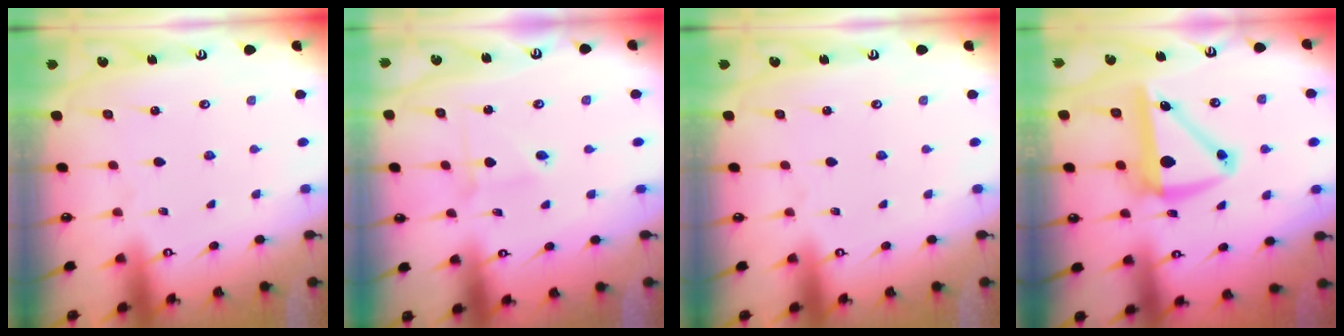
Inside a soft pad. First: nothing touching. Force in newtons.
{"total": 2.3, "press": 2.3, "slide": 0.2}
{"total": 0.0}
{"total": 8.9, "press": 8.3, "slide": 3.1}